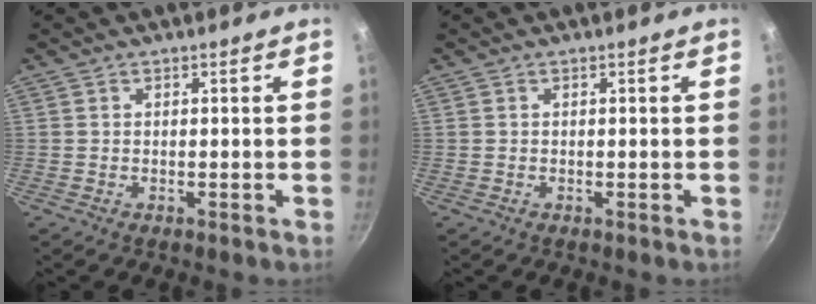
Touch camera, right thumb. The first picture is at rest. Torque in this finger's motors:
{"motor_torque": [0.50, 0.82, -0.12, -0.03, -0.02]}